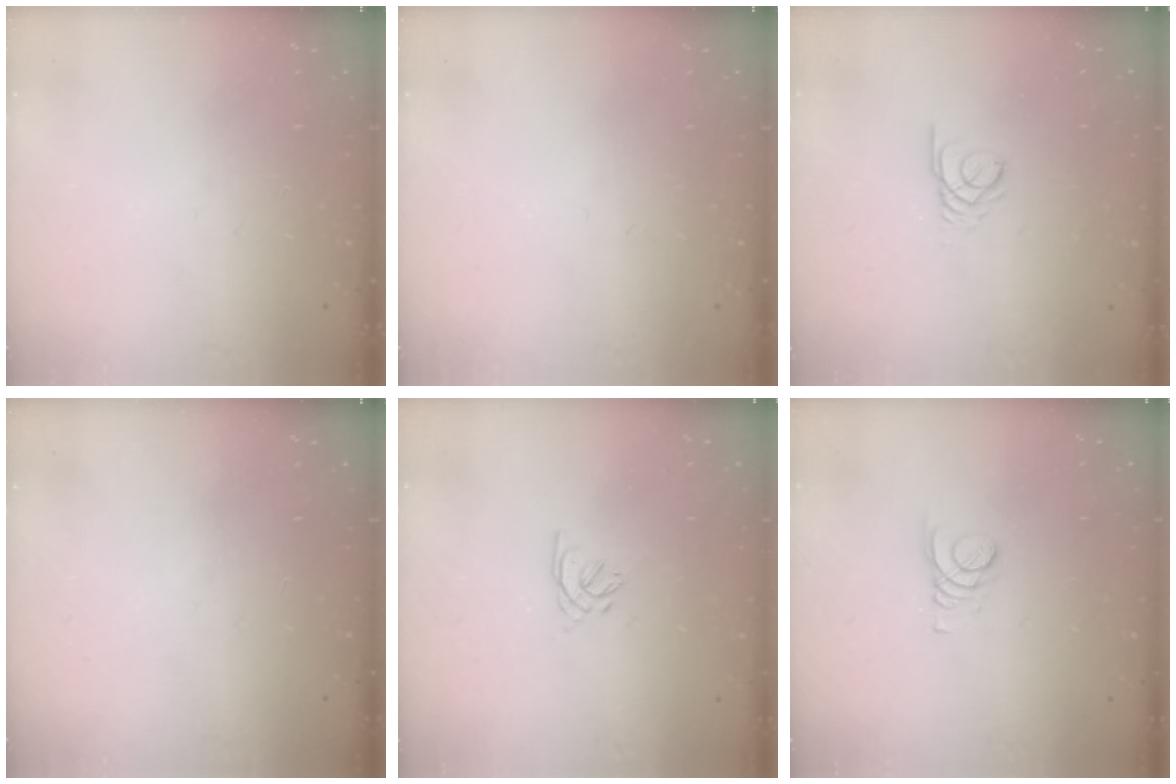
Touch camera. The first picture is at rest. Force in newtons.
{"total": 0.0}
{"total": 2.7, "press": 2.7, "slide": 0.3}
{"total": 0.0}
{"total": 1.6, "press": 1.5, "slide": 0.5}
{"total": 2.1, "press": 2.1, "slide": 0.1}